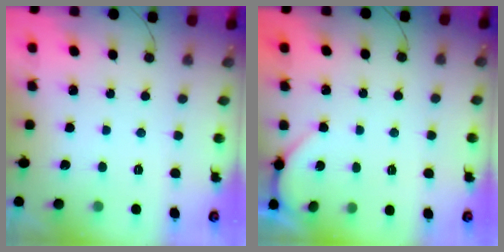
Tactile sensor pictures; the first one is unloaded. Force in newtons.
{"total": 1.8, "press": 1.8, "slide": 0.2}